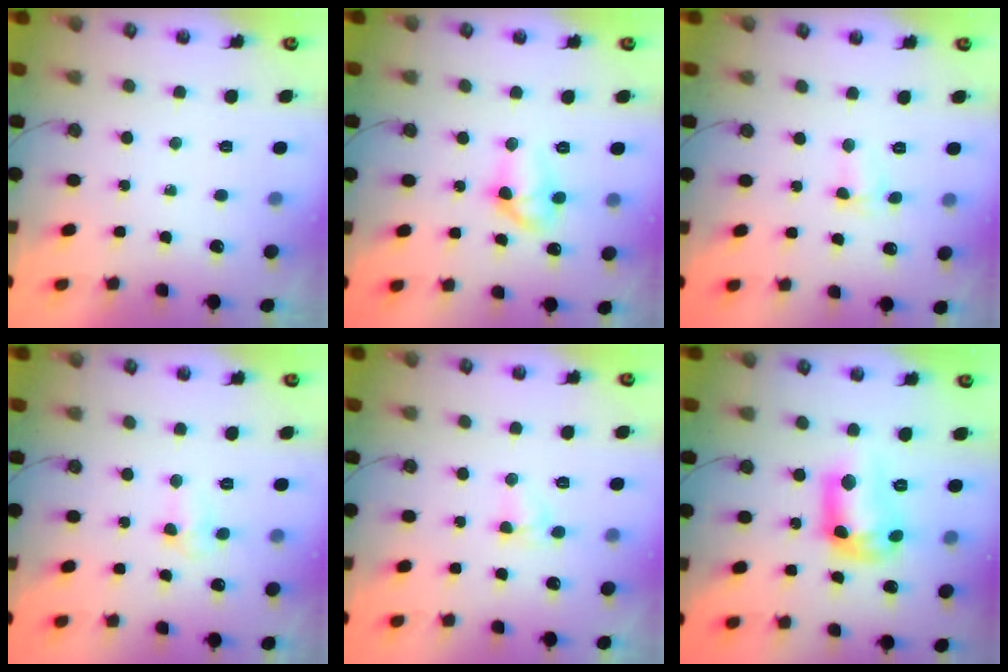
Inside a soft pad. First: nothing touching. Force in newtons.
{"total": 9.4, "press": 9.3, "slide": 1.0}
{"total": 3.1, "press": 2.9, "slide": 1.0}
{"total": 5.3, "press": 5.2, "slide": 0.8}
{"total": 4.8, "press": 4.8, "slide": 0.5}
{"total": 12.3, "press": 12.3, "slide": 1.3}